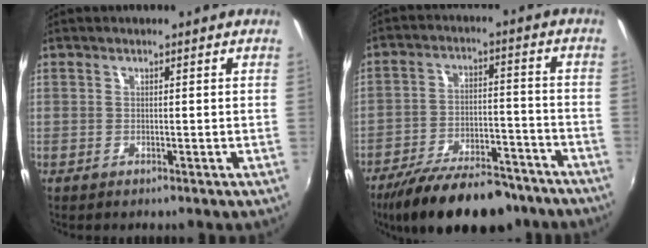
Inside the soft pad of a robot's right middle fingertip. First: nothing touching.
{"total": 20.5, "force": [-16.2, 6.9, 10.4], "torque": [-0.194, -0.021, -0.237]}